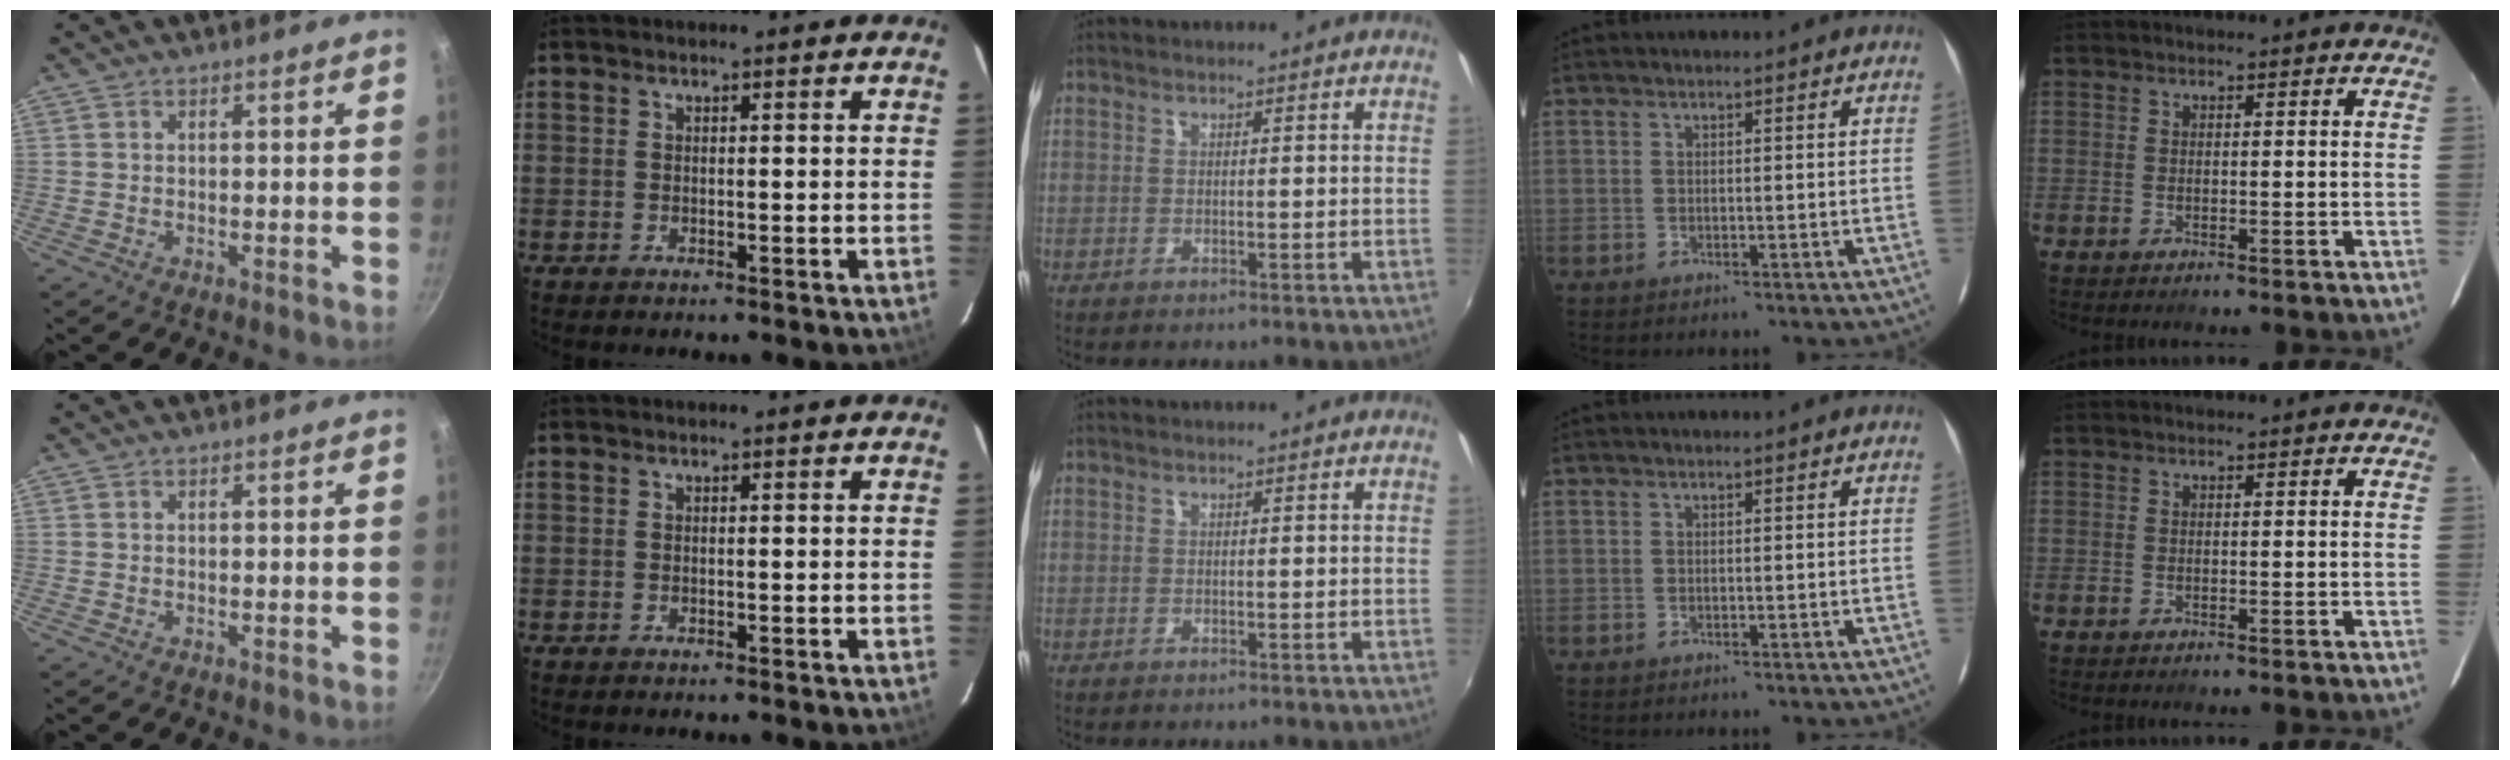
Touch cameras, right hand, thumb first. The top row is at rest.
{}